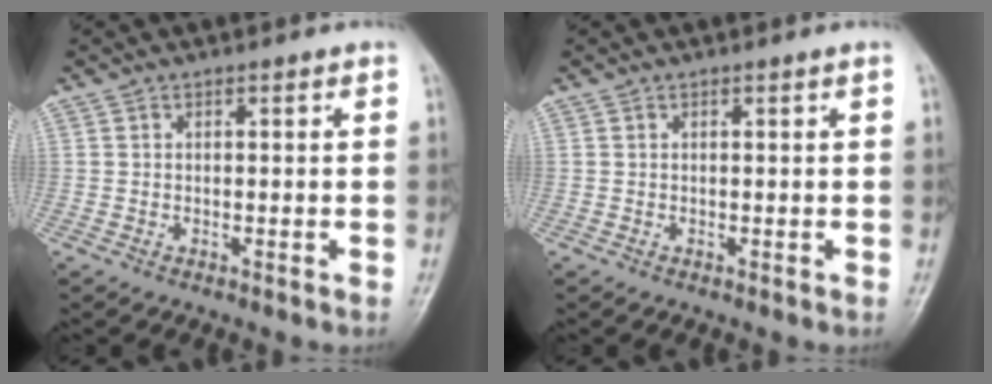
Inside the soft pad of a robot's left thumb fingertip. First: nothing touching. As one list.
[{"total": 0.0}]